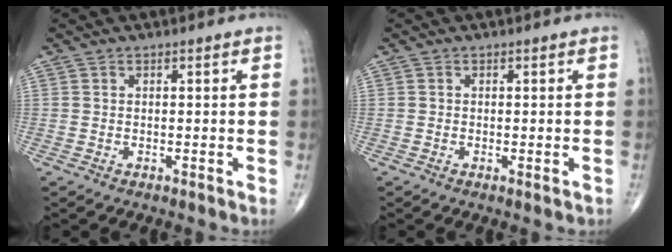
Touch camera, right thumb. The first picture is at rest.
{"total": 0.9, "force": [-0.3, 0.3, 0.7], "torque": [-0.011, -0.002, -0.005]}